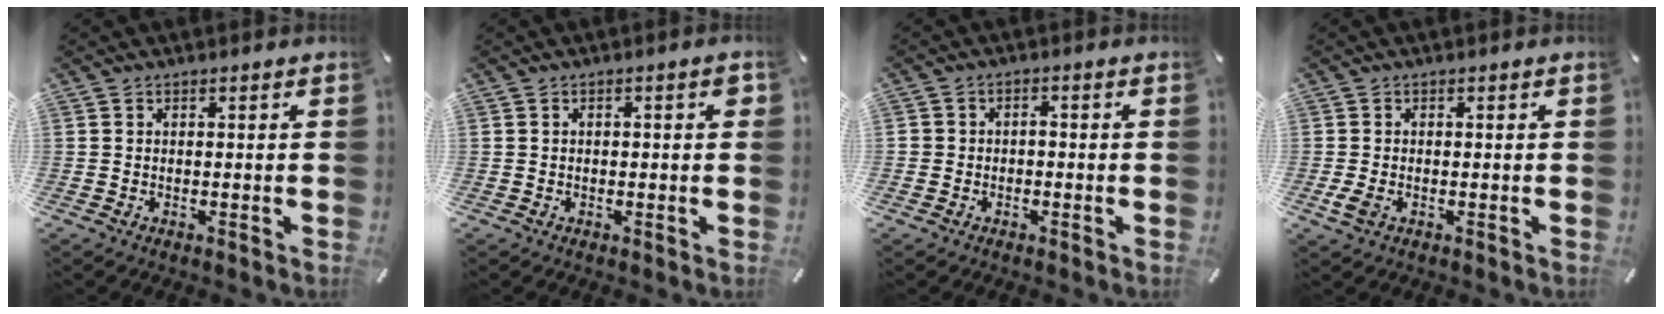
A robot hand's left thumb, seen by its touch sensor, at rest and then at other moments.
{"total": 2.4, "force": [0.3, 0.8, 2.2], "torque": [-0.033, 0.003, 0.001]}
{"total": 1.8, "force": [-0.8, 1.4, 0.7], "torque": [-0.013, 0.008, -0.018]}
{"total": 2.4, "force": [-0.4, 1.8, 1.5], "torque": [-0.031, -0.005, -0.010]}